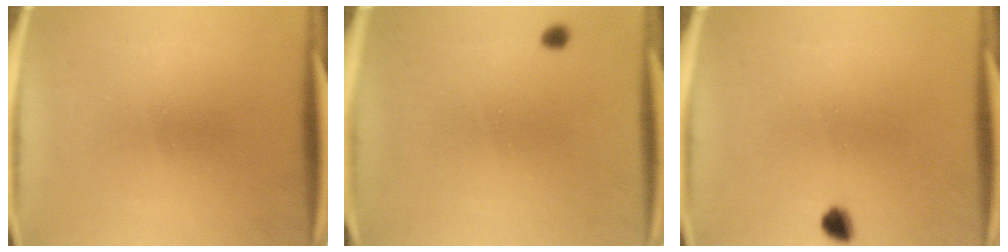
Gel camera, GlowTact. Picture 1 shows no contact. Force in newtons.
{"total": 0.9}
{"total": 2.4}